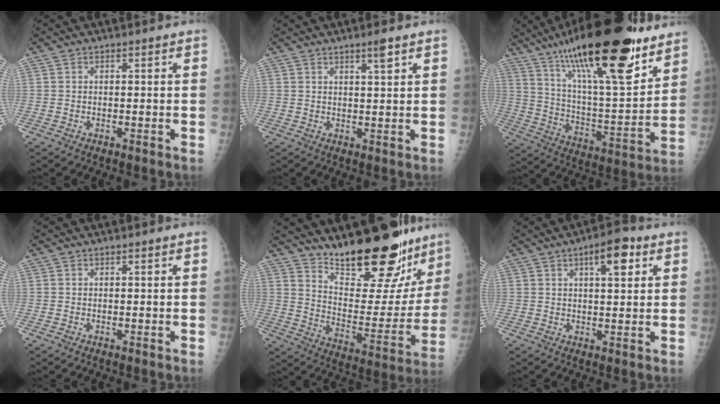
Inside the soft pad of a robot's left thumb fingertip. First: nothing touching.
{"total": 2.8, "force": [1.8, 0.2, 2.1], "torque": [-0.032, -0.013, 0.030]}
{"total": 29.2, "force": [19.2, 7.7, 20.7], "torque": [-0.321, -0.059, 0.319]}
{"total": 0.0}
{"total": 24.4, "force": [19.6, 7.7, 12.2], "torque": [-0.137, -0.125, 0.287]}
{"total": 6.9, "force": [3.1, 2.5, 5.6], "torque": [-0.068, -0.005, 0.040]}